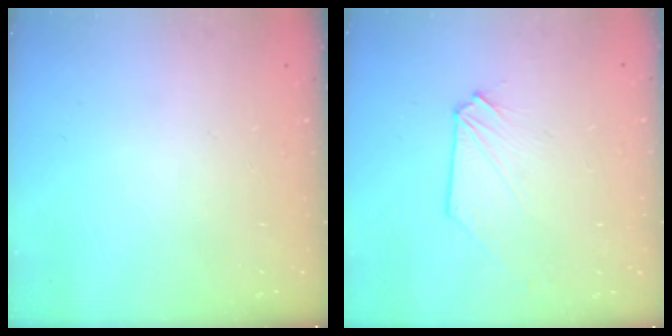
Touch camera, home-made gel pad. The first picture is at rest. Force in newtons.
{"total": 0.0}